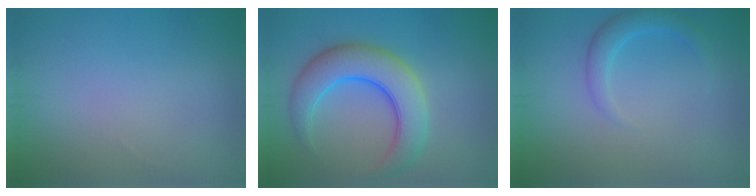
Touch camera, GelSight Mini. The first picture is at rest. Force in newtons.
{"total": 7.0, "press": 7.0, "slide": 0.2}
{"total": 2.3, "press": 2.3, "slide": 0.1}